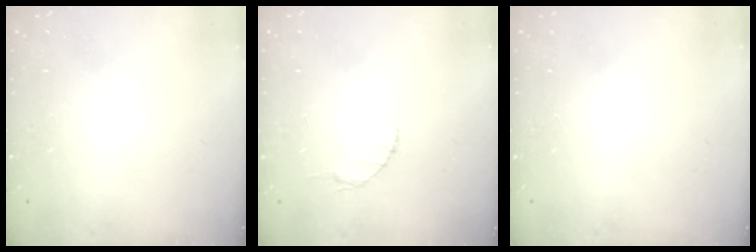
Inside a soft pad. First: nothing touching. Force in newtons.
{"total": 2.6, "press": 2.6, "slide": 0.3}
{"total": 0.0}